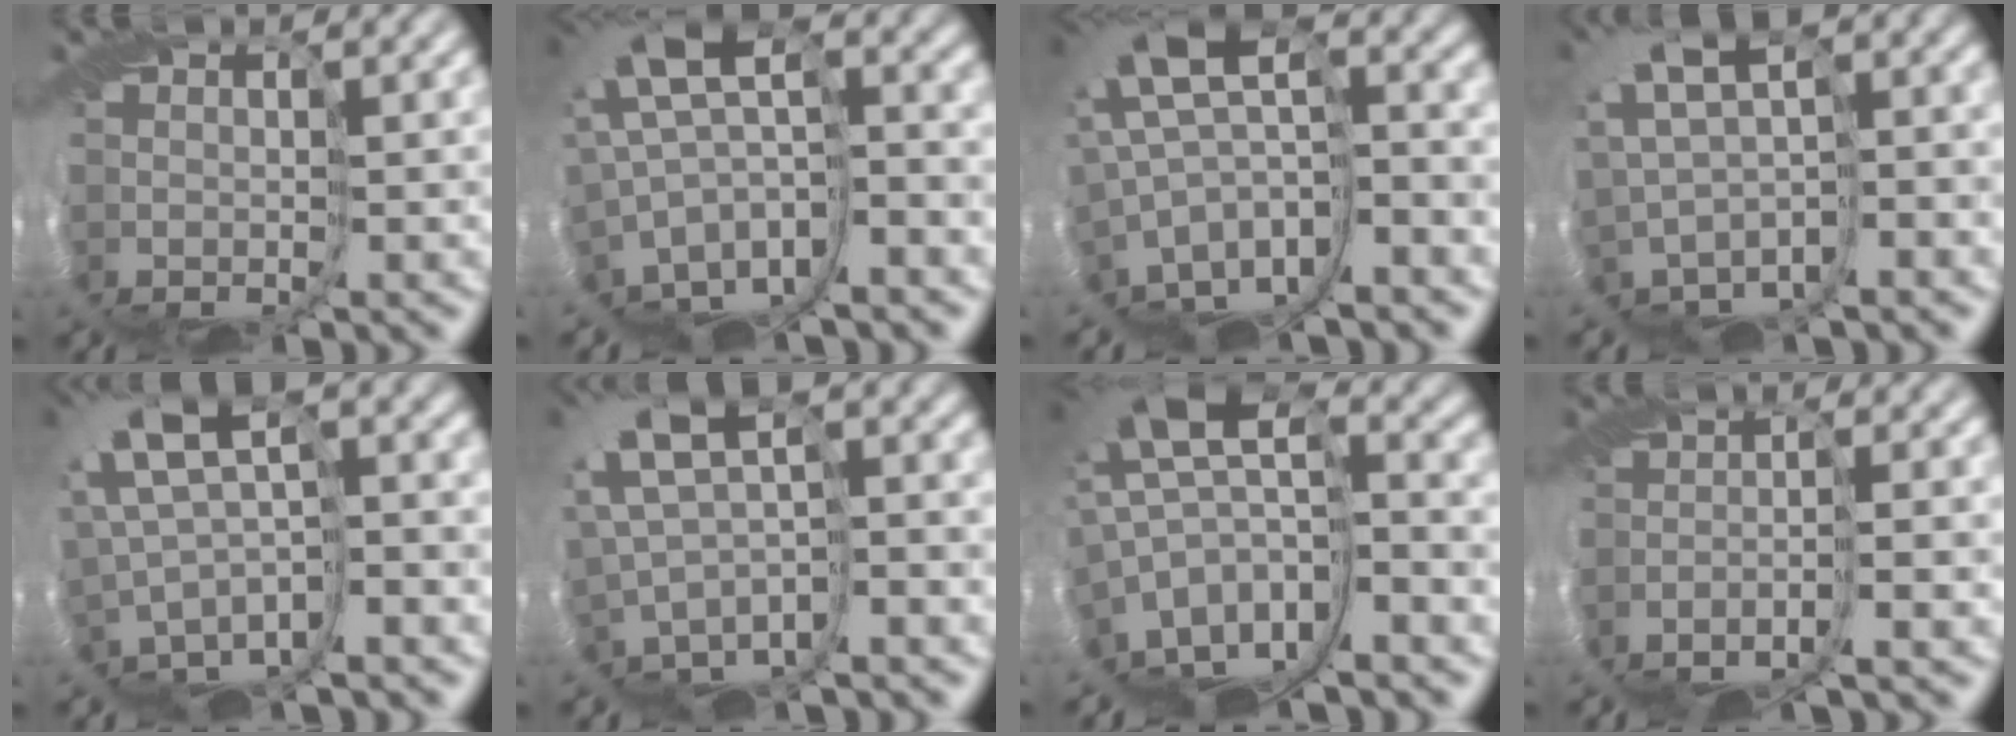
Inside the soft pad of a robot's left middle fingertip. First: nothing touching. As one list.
[{"total": 7.4, "force": [-0.7, 3.0, 6.8], "torque": [-0.164, 0.022, -0.006]}, {"total": 8.3, "force": [-0.2, 3.6, 7.5], "torque": [-0.181, 0.017, 0.009]}, {"total": 3.0, "force": [0.8, 0.2, 2.9], "torque": [-0.049, 0.028, 0.012]}, {"total": 5.2, "force": [2.0, 1.1, 4.6], "torque": [-0.100, 0.028, 0.034]}, {"total": 4.1, "force": [1.8, 1.1, 3.5], "torque": [-0.083, 0.026, 0.030]}, {"total": 8.4, "force": [-1.0, 4.2, 7.2], "torque": [-0.166, 0.014, 0.003]}, {"total": 2.4, "force": [-2.1, -0.4, 1.0], "torque": [-0.019, 0.000, -0.045]}]